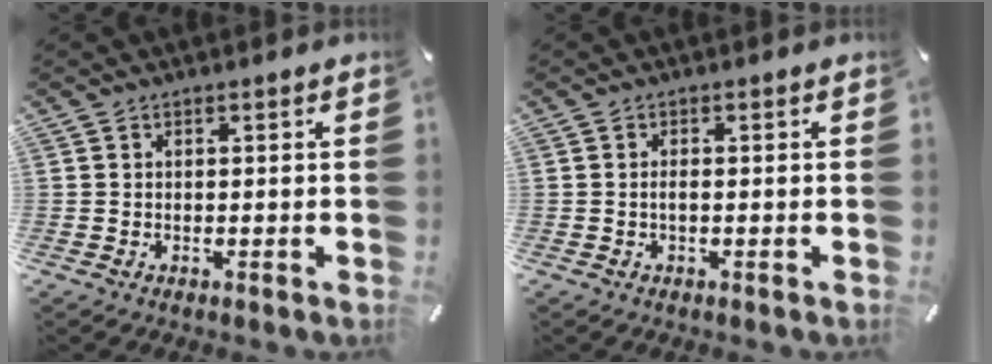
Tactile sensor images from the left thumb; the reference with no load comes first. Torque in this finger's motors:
{"motor_torque": [0.20, 0.01, 0.20, 0.07, 0.00]}